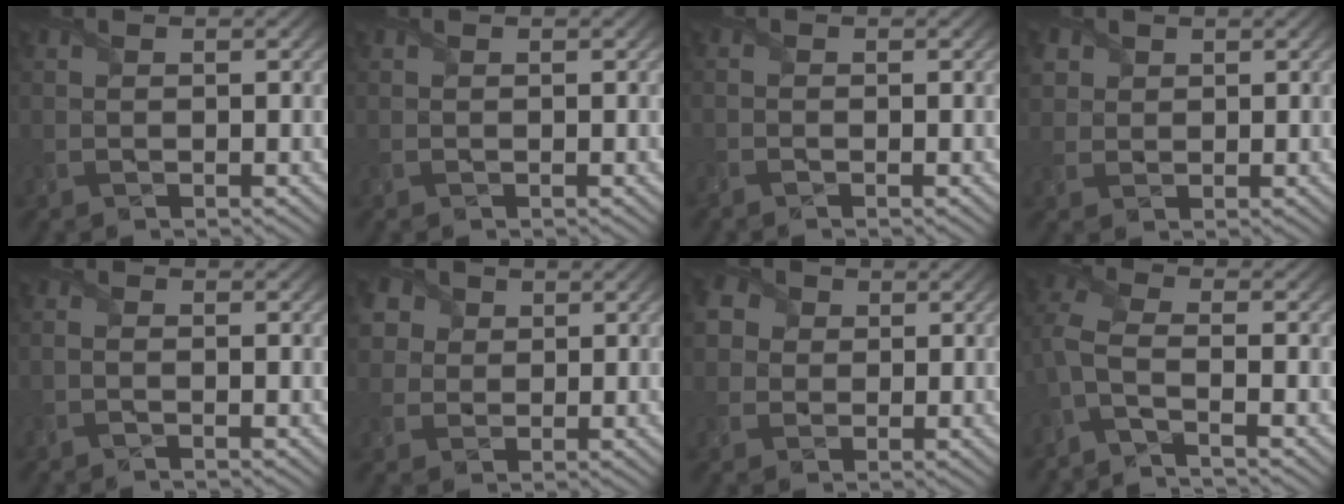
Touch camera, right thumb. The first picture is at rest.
{"total": 0.0}
{"total": 0.9, "force": [-0.8, 0.1, 0.3], "torque": [-0.010, -0.006, -0.019]}
{"total": 2.8, "force": [1.3, 2.4, 0.7], "torque": [-0.029, 0.000, 0.030]}
{"total": 0.8, "force": [-0.6, 0.1, 0.5], "torque": [-0.013, -0.001, -0.015]}
{"total": 6.5, "force": [3.2, 5.0, 2.8], "torque": [-0.108, 0.009, 0.054]}
{"total": 6.1, "force": [2.1, 5.0, 2.8], "torque": [-0.098, 0.021, 0.026]}
{"total": 4.5, "force": [-2.7, 1.2, 3.4], "torque": [-0.088, -0.005, -0.070]}